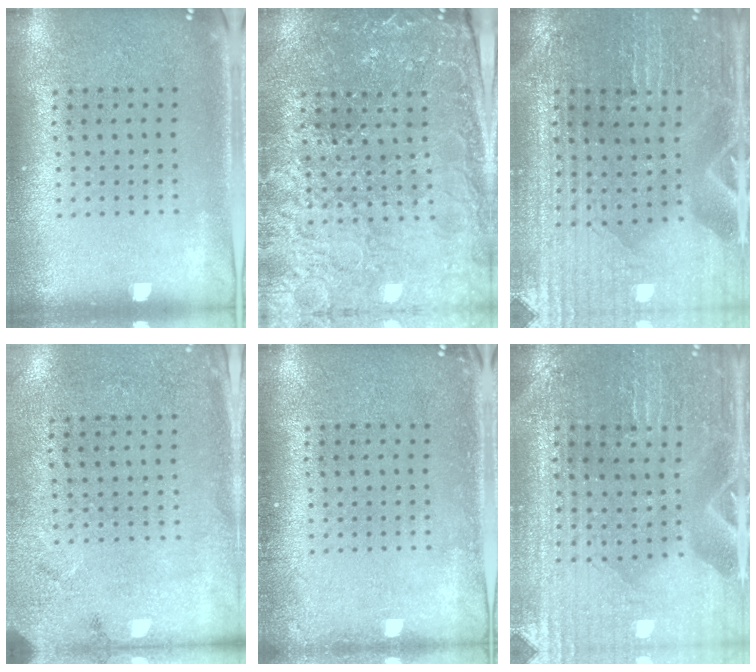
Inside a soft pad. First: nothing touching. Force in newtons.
{"total": 3.2, "press": 3.1, "slide": 0.4}
{"total": 2.2, "press": 2.1, "slide": 0.2}
{"total": 2.7, "press": 2.2, "slide": 1.6}
{"total": 0.8, "press": 0.8, "slide": 0.1}
{"total": 1.5, "press": 1.4, "slide": 0.2}